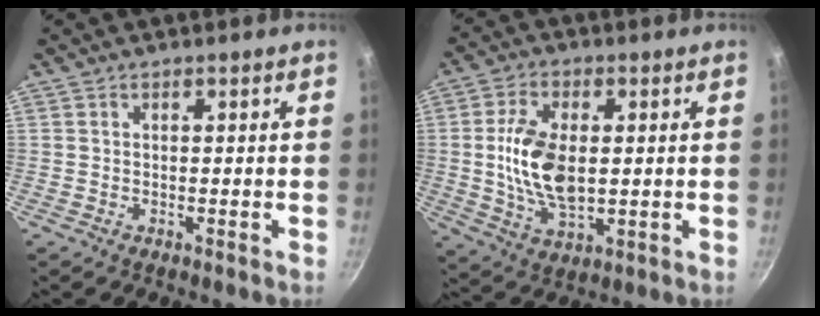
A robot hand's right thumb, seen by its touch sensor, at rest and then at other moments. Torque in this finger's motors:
{"motor_torque": [2.06, 1.80, 1.64, -0.83, 0.13]}